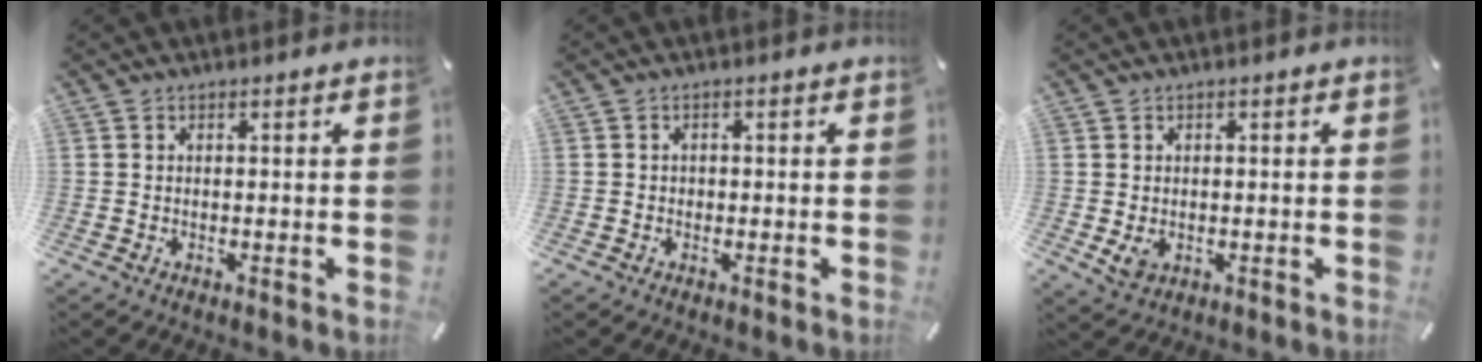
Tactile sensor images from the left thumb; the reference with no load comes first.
{"total": 1.1, "force": [-0.4, 0.9, 0.2], "torque": [-0.004, 0.004, -0.012]}
{"total": 3.2, "force": [-0.4, 2.7, 1.7], "torque": [-0.033, -0.004, -0.008]}